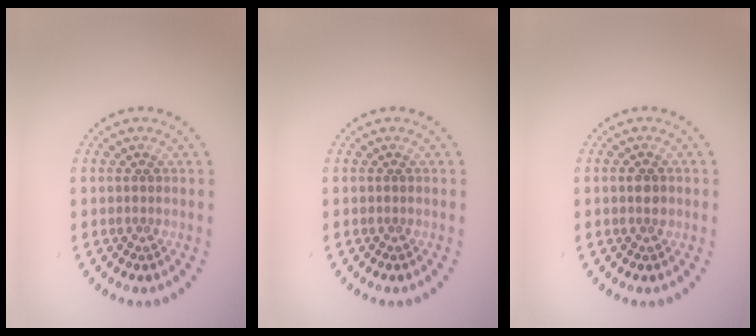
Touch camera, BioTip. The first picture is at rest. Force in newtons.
{"total": 0.0}
{"total": 1.0, "press": 0.9, "slide": 0.2}